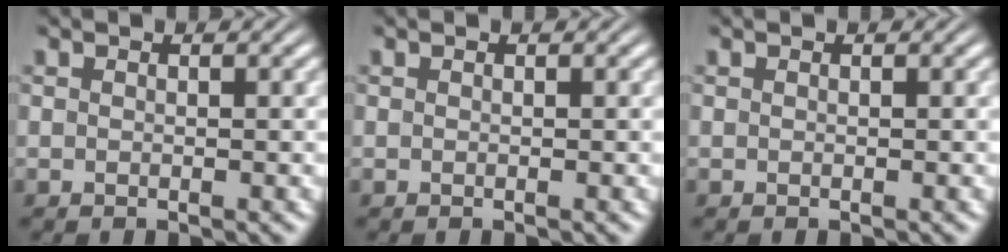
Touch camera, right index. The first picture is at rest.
{"total": 0.0}
{"total": 0.0}